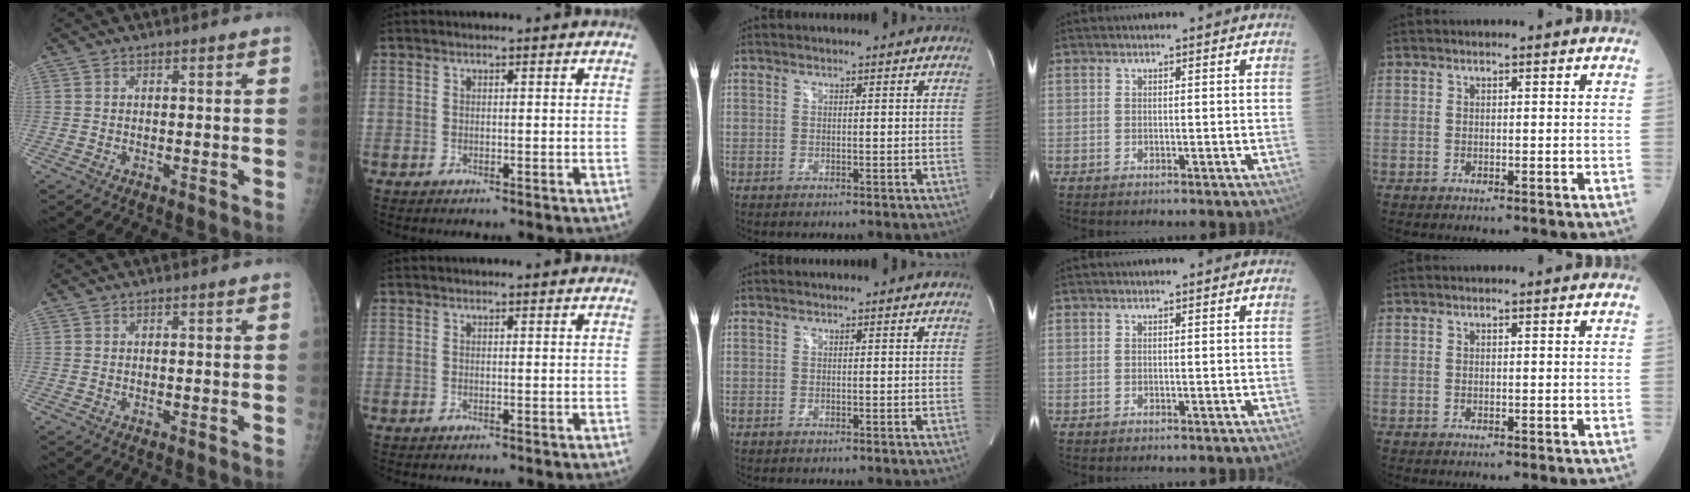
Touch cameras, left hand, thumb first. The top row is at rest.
{}